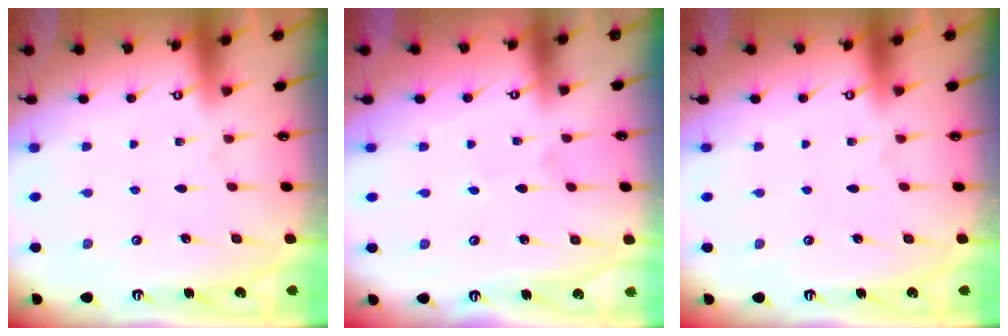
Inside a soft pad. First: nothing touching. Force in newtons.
{"total": 0.6, "press": 0.6, "slide": 0.0}
{"total": 0.0}